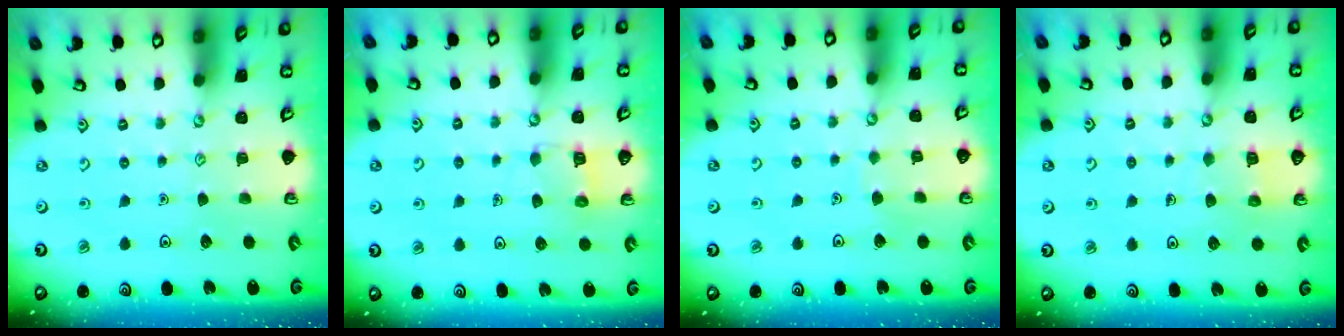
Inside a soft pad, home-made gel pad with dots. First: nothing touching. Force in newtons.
{"total": 4.8, "press": 4.8, "slide": 0.5}
{"total": 2.7, "press": 2.7, "slide": 0.1}
{"total": 5.3, "press": 5.3, "slide": 0.5}